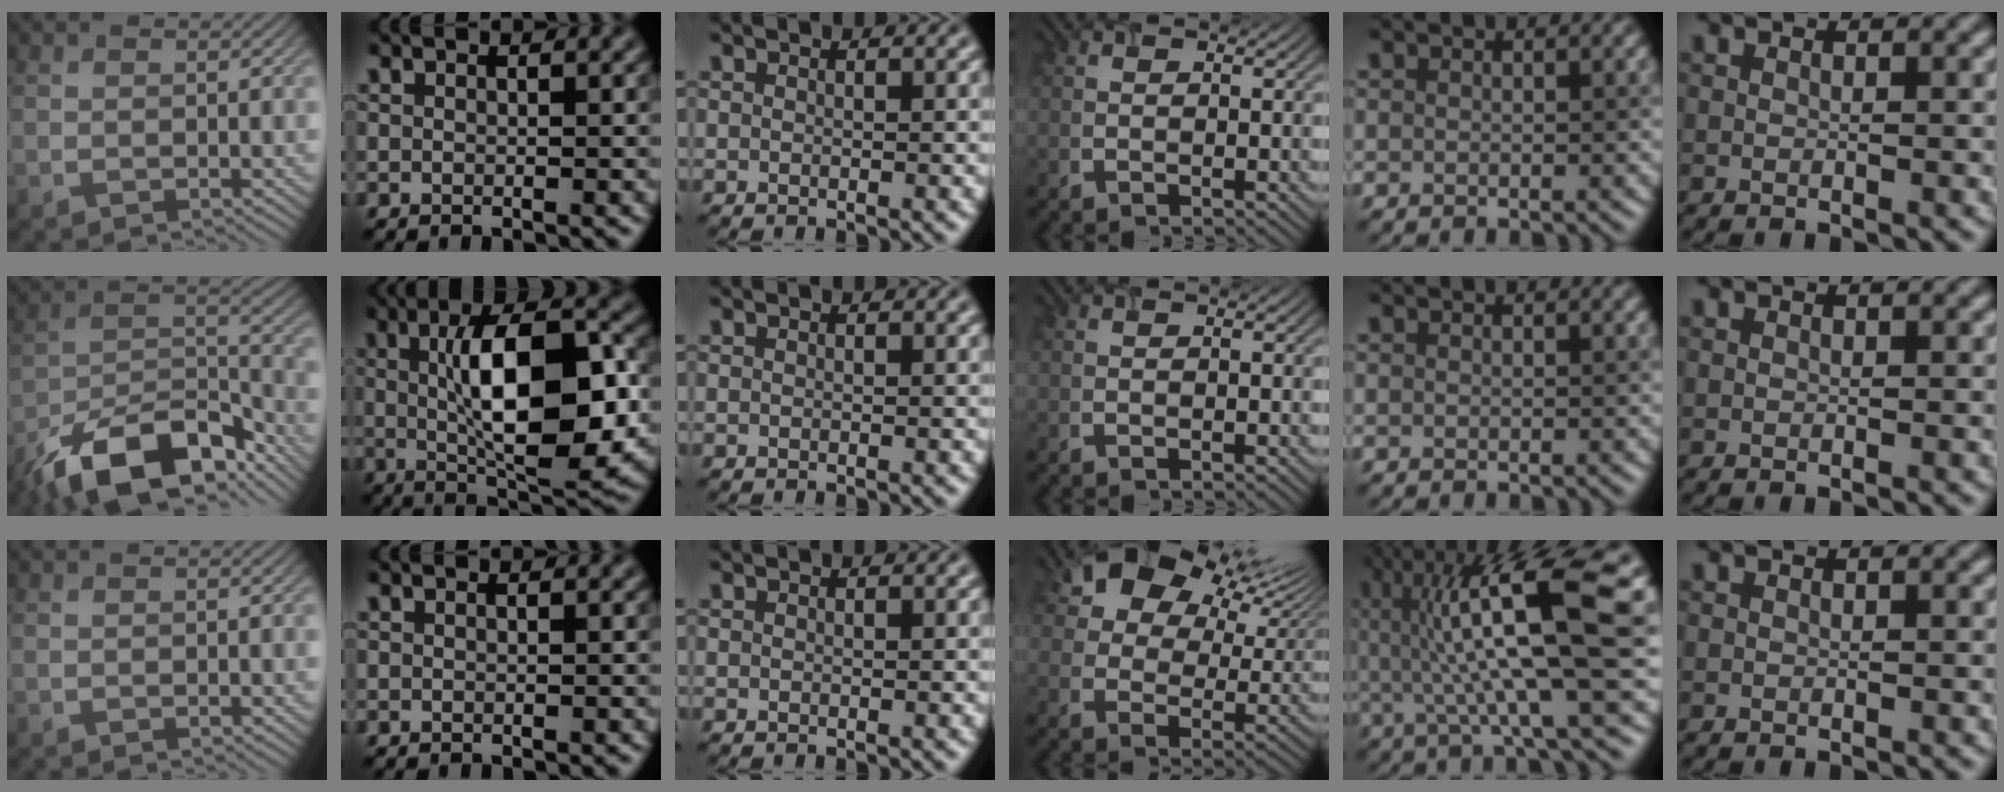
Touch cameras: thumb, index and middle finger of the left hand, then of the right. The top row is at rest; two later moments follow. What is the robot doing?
{"motion": "extract", "object": "airpods case & airpods"}